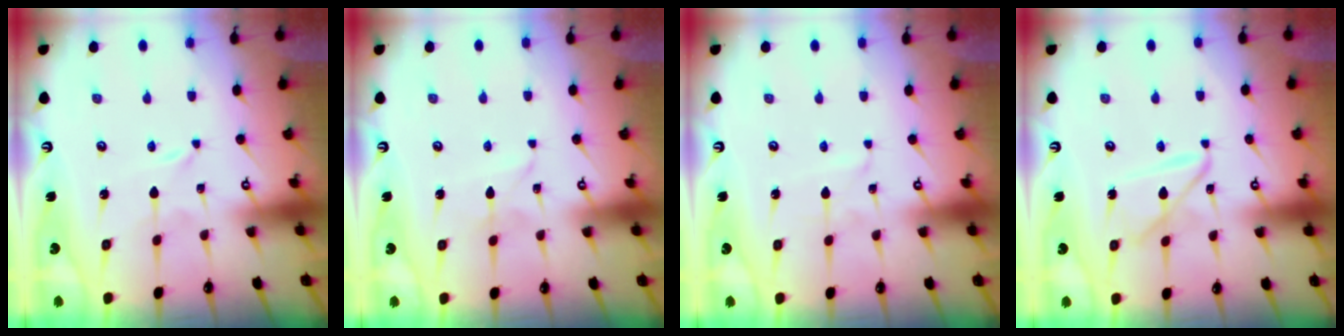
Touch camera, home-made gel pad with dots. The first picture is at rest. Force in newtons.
{"total": 2.7, "press": 2.7, "slide": 0.3}
{"total": 0.9, "press": 0.9, "slide": 0.1}
{"total": 8.5, "press": 8.5, "slide": 0.8}